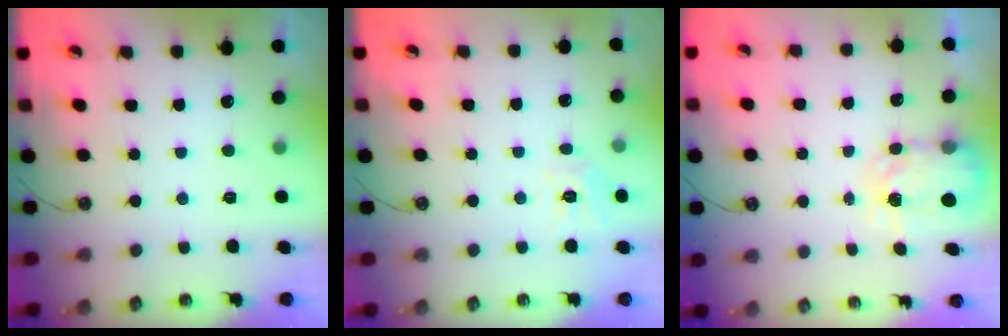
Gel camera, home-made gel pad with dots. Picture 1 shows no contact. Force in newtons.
{"total": 8.5, "press": 8.5, "slide": 0.8}
{"total": 5.0, "press": 5.0, "slide": 0.3}